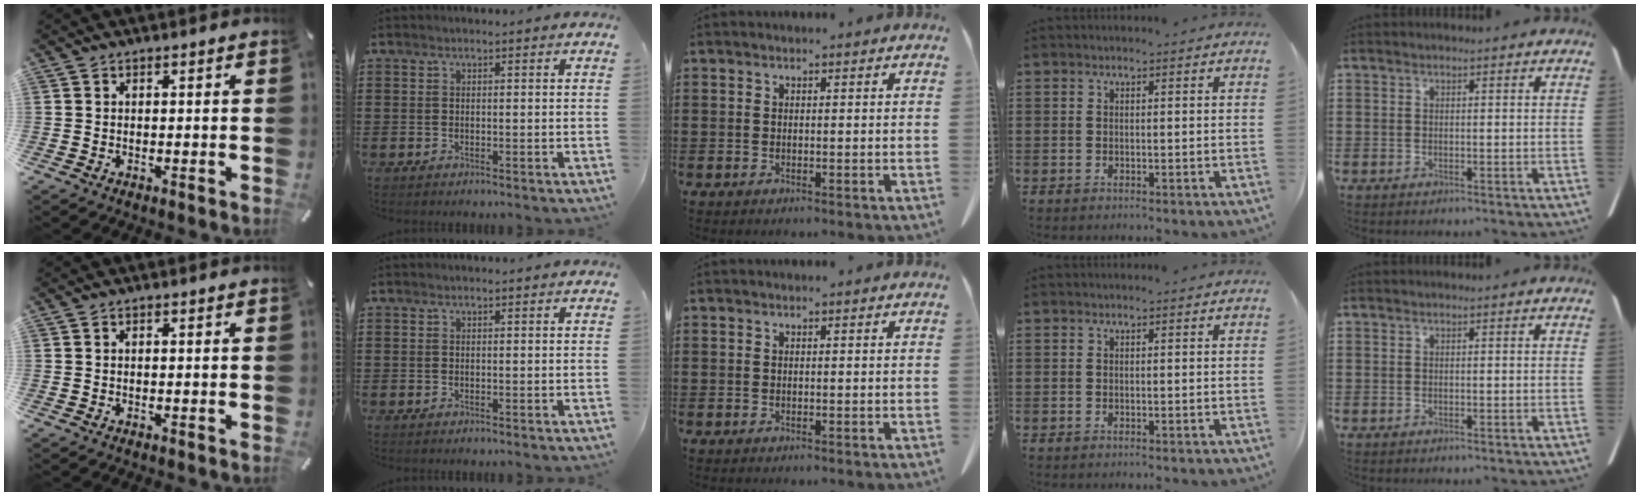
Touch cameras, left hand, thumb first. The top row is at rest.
{}